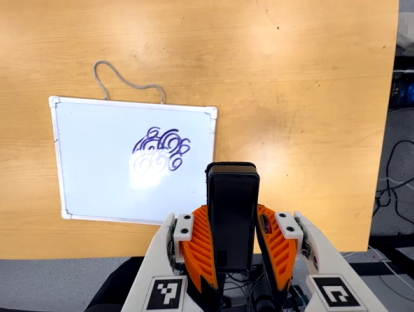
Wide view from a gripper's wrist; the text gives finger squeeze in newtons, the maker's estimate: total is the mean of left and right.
{"total": 6.4, "left": 4.3, "right": 8.5}